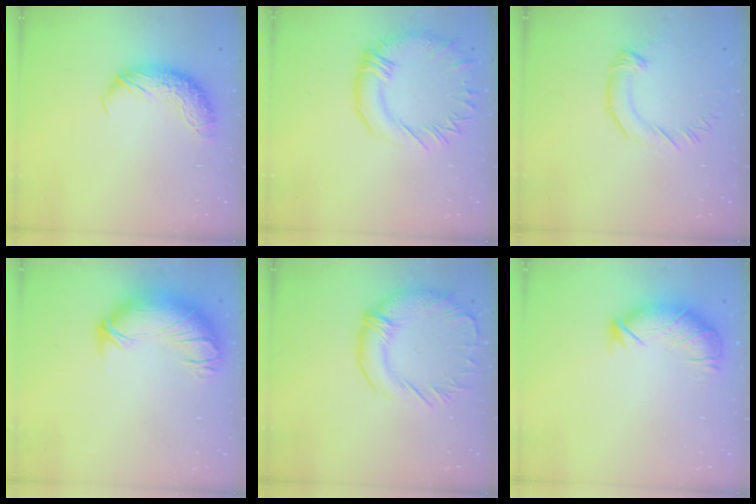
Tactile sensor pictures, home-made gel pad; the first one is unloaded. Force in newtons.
{"total": 4.5, "press": 4.2, "slide": 1.6}
{"total": 2.5, "press": 2.4, "slide": 0.7}
{"total": 3.1, "press": 0.1, "slide": 3.1}
{"total": 3.5, "press": 3.2, "slide": 1.4}
{"total": 3.0, "press": 2.6, "slide": 1.5}